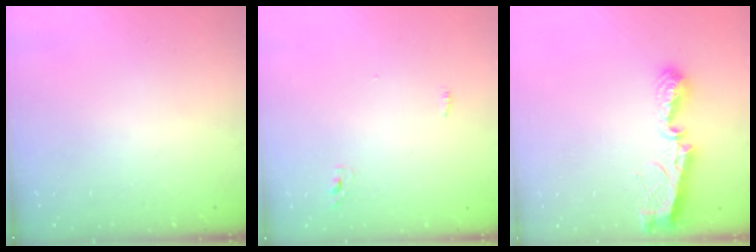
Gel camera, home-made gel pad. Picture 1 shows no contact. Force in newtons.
{"total": 3.0, "press": 2.8, "slide": 1.1}
{"total": 9.2, "press": 9.2, "slide": 0.6}